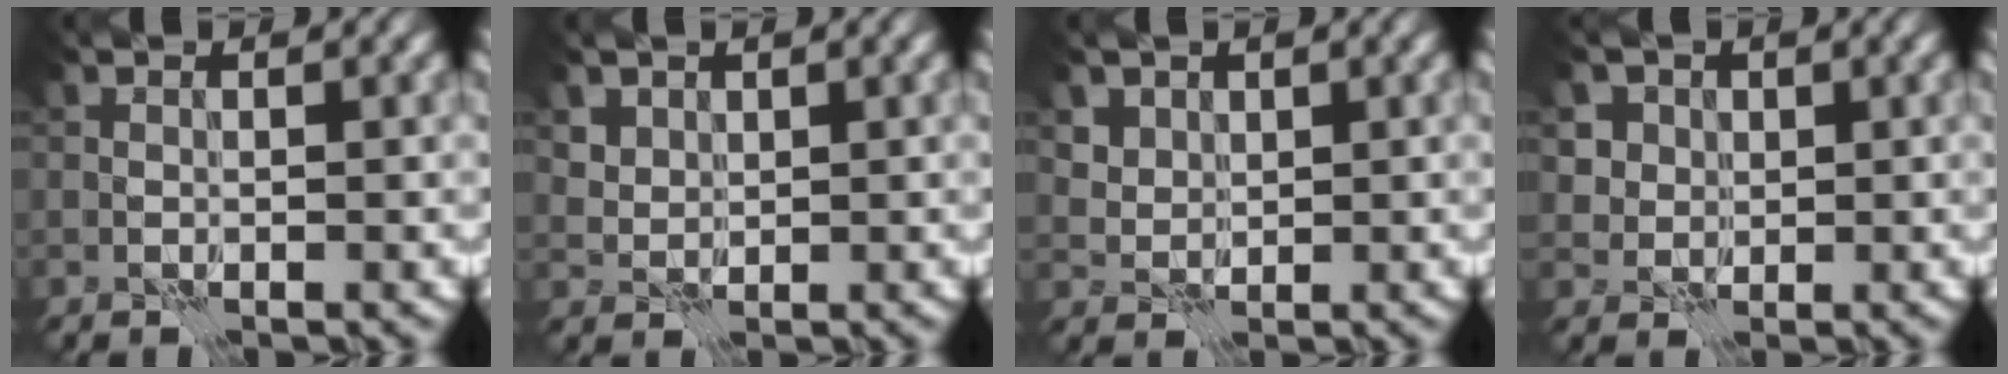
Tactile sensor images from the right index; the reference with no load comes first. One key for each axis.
{"total": 2.4, "fx": 1.6, "fy": 1.6, "fz": 0.8, "tx": -0.043, "ty": -0.005, "tz": 0.050}
{"total": 3.3, "fx": 2.0, "fy": 2.3, "fz": 1.2, "tx": -0.052, "ty": -0.005, "tz": 0.053}
{"total": 3.7, "fx": 1.4, "fy": 3.2, "fz": 1.2, "tx": -0.033, "ty": 0.000, "tz": 0.021}